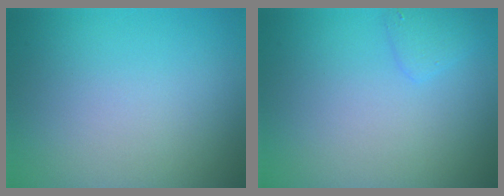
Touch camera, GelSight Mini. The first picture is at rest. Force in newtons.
{"total": 1.3, "press": 1.3, "slide": 0.1}